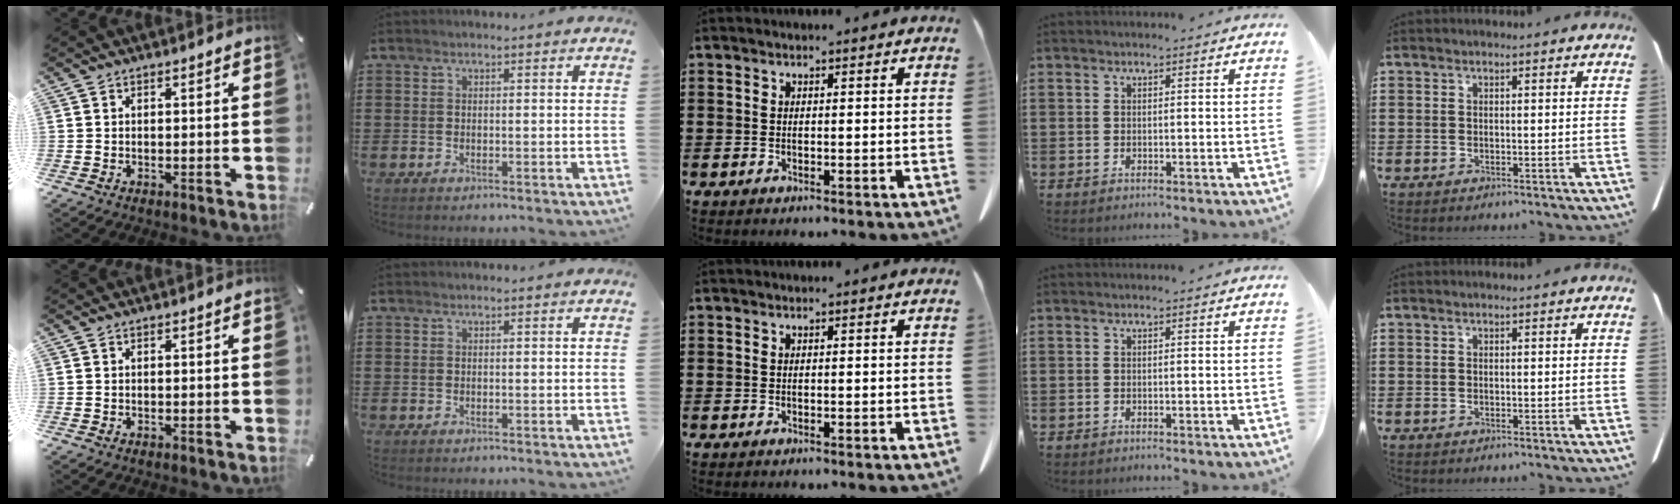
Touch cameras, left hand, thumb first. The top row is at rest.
{}